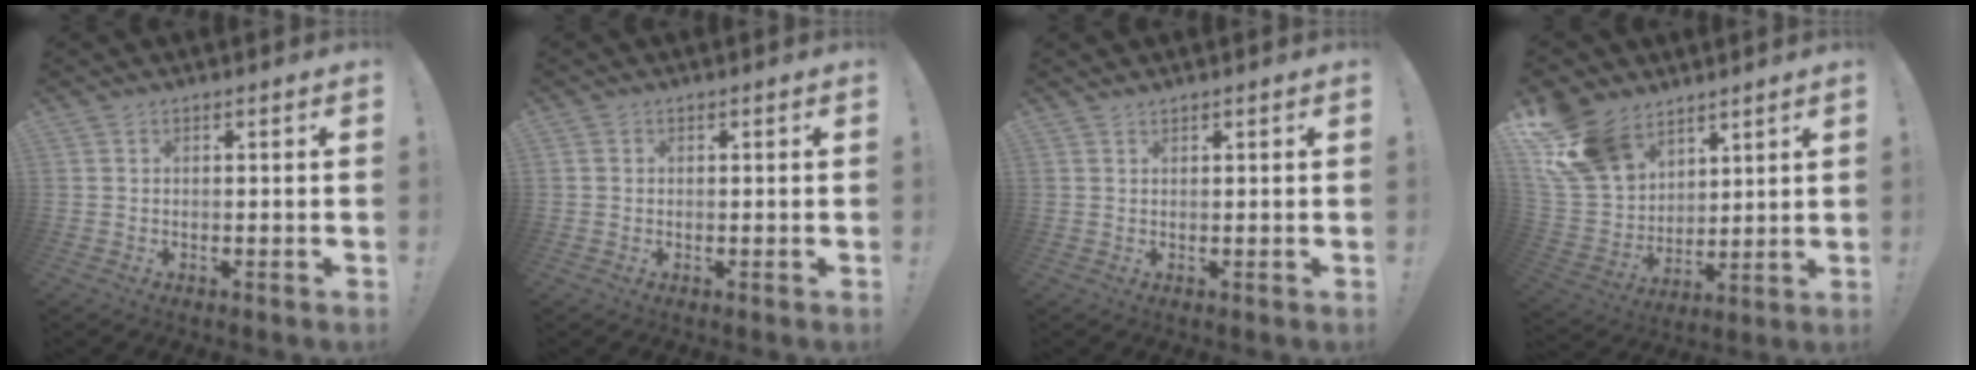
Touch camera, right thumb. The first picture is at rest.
{"total": 0.9, "force": [0.2, 0.9, 0.0], "torque": [-0.001, 0.003, 0.003]}
{"total": 0.8, "force": [0.8, 0.0, 0.3], "torque": [0.002, -0.005, 0.014]}
{"total": 17.4, "force": [11.1, 11.2, 7.2], "torque": [-0.149, -0.065, 0.220]}